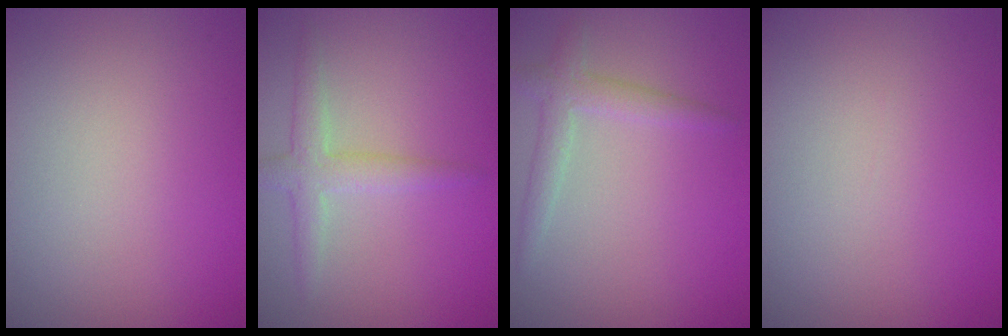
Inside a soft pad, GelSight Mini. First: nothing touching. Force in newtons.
{"total": 2.6, "press": 2.6, "slide": 0.0}
{"total": 2.3, "press": 2.3, "slide": 0.1}
{"total": 0.0}